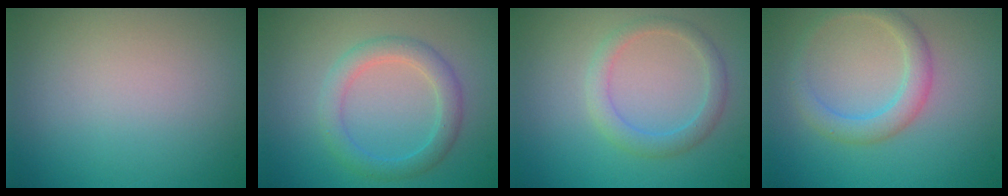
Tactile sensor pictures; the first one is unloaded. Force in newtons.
{"total": 3.0, "press": 3.0, "slide": 0.2}
{"total": 2.3, "press": 2.3, "slide": 0.1}
{"total": 2.8, "press": 2.8, "slide": 0.1}